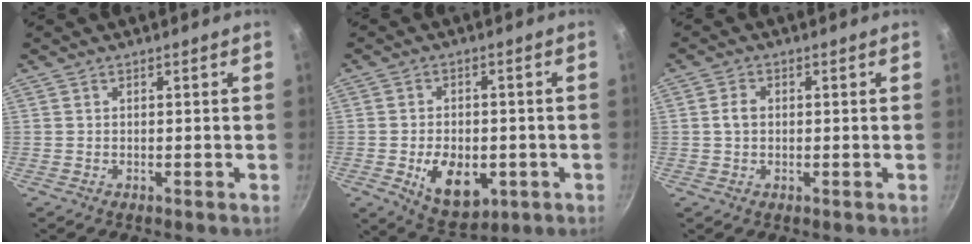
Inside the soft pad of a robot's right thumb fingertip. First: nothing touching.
{"total": 11.0, "force": [-2.8, 7.1, 7.9], "torque": [-0.100, -0.001, -0.029]}
{"total": 2.7, "force": [0.1, 2.0, 1.8], "torque": [-0.028, 0.008, 0.000]}